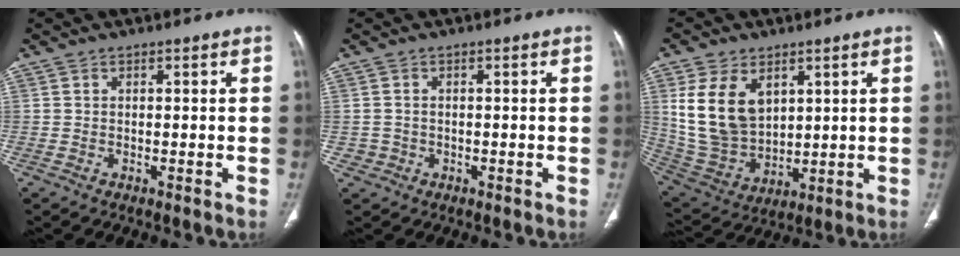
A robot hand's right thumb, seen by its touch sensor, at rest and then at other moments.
{"total": 1.7, "force": [-0.5, 1.6, 0.0], "torque": [0.010, 0.009, -0.007]}
{"total": 14.5, "force": [4.8, 9.8, 9.6], "torque": [-0.163, -0.017, 0.117]}